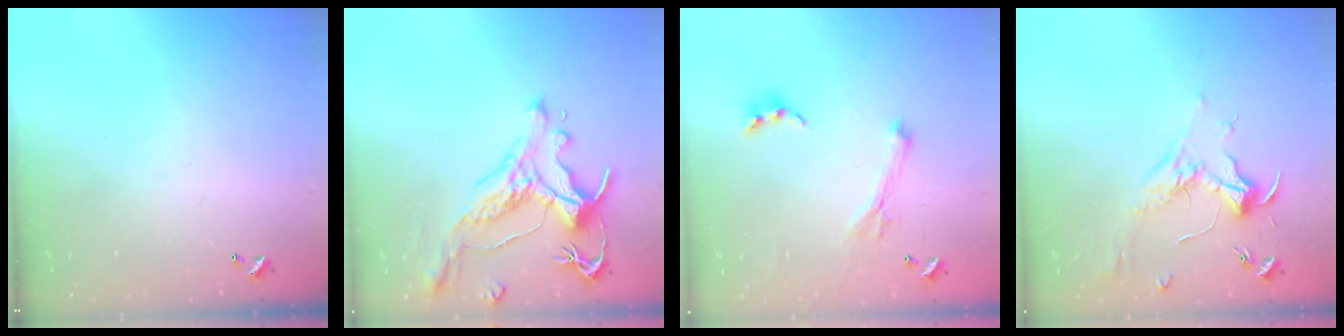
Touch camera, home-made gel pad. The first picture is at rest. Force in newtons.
{"total": 1.7, "press": 1.2, "slide": 1.1}
{"total": 1.1, "press": 0.6, "slide": 0.9}
{"total": 1.9, "press": 1.7, "slide": 0.7}